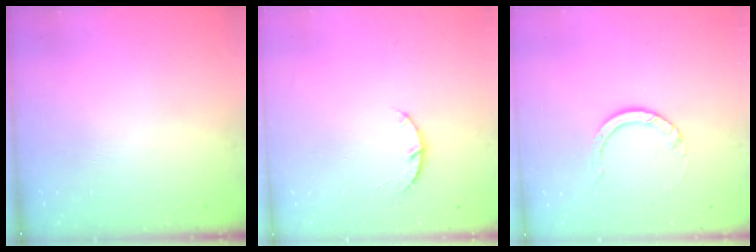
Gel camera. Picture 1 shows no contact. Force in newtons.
{"total": 3.5, "press": 3.5, "slide": 0.6}
{"total": 3.2, "press": 3.2, "slide": 0.3}